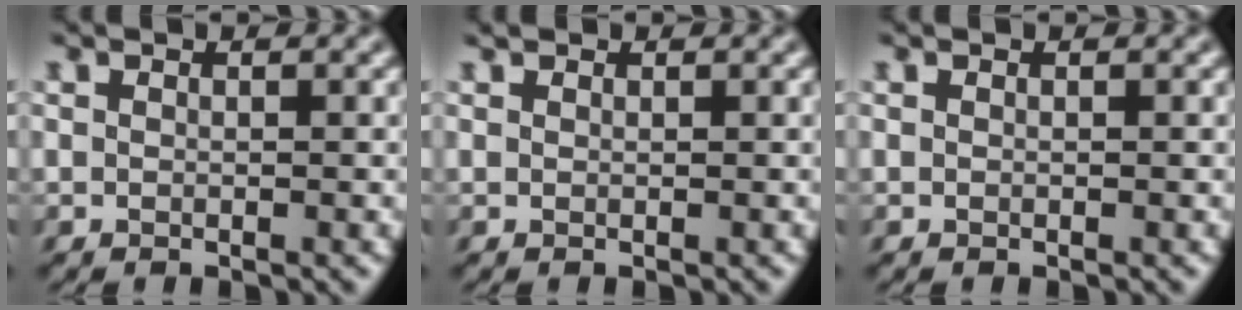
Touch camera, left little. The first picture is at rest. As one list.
[{"total": 0.9, "force": [0.7, 0.4, 0.3], "torque": [-0.003, 0.006, 0.007]}, {"total": 0.0}]